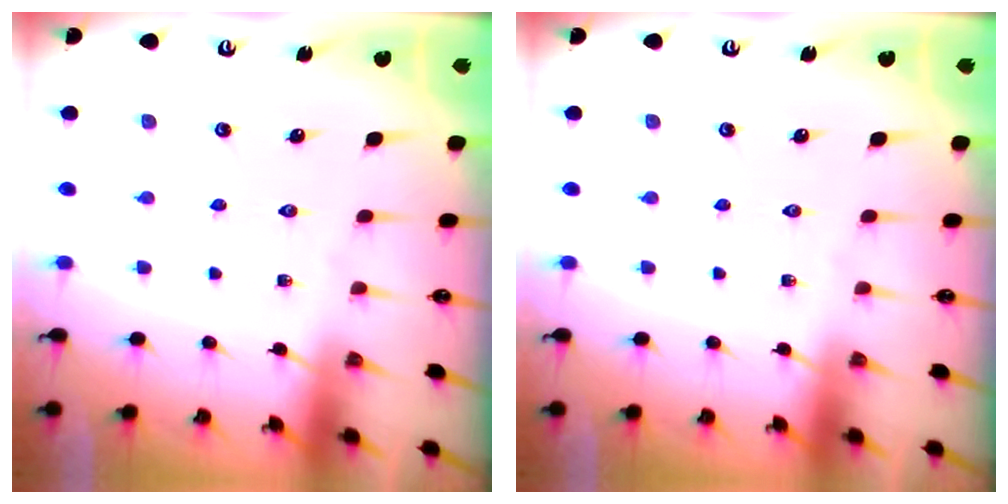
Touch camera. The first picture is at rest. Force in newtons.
{"total": 0.0}